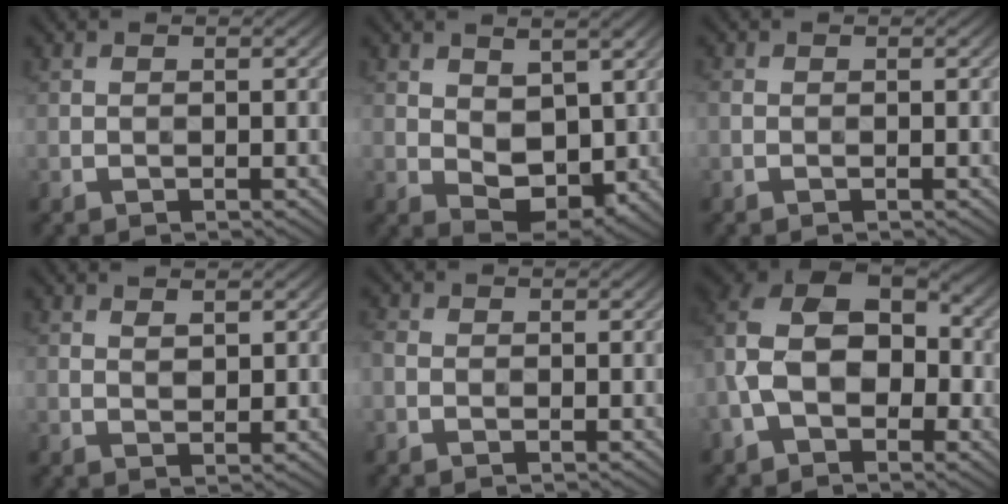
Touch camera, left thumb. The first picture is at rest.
{"total": 5.8, "force": [1.5, 3.7, 4.3], "torque": [-0.082, -0.010, 0.028]}
{"total": 0.7, "force": [-0.3, 0.5, 0.4], "torque": [-0.015, 0.001, -0.007]}
{"total": 1.7, "force": [1.2, 0.5, 1.1], "torque": [-0.021, -0.007, 0.026]}
{"total": 1.3, "force": [-0.5, 1.0, 0.7], "torque": [-0.019, 0.001, -0.012]}
{"total": 10.3, "force": [-1.7, 7.1, 7.2], "torque": [-0.127, 0.005, -0.039]}